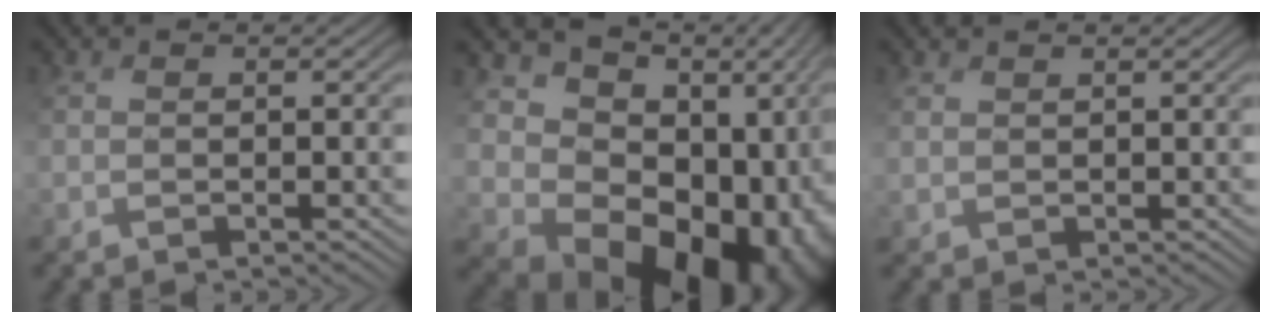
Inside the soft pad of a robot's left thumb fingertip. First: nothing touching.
{"total": 14.7, "force": [0.1, 11.7, 8.9], "torque": [-0.114, -0.051, 0.065]}
{"total": 2.0, "force": [1.1, -0.4, -1.6], "torque": [0.018, 0.000, 0.020]}